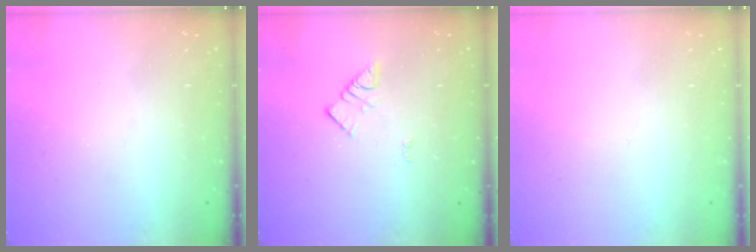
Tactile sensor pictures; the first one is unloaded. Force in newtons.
{"total": 3.0, "press": 3.0, "slide": 0.2}
{"total": 1.5, "press": 1.5, "slide": 0.1}